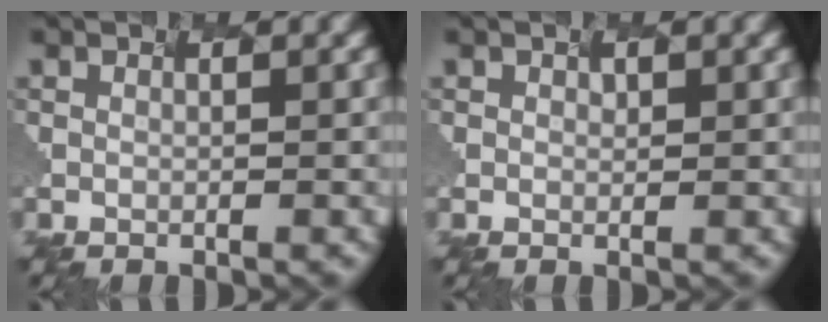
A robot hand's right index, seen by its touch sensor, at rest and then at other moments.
{"total": 1.1, "force": [-0.4, -0.7, -0.7], "torque": [0.002, -0.005, 0.020]}